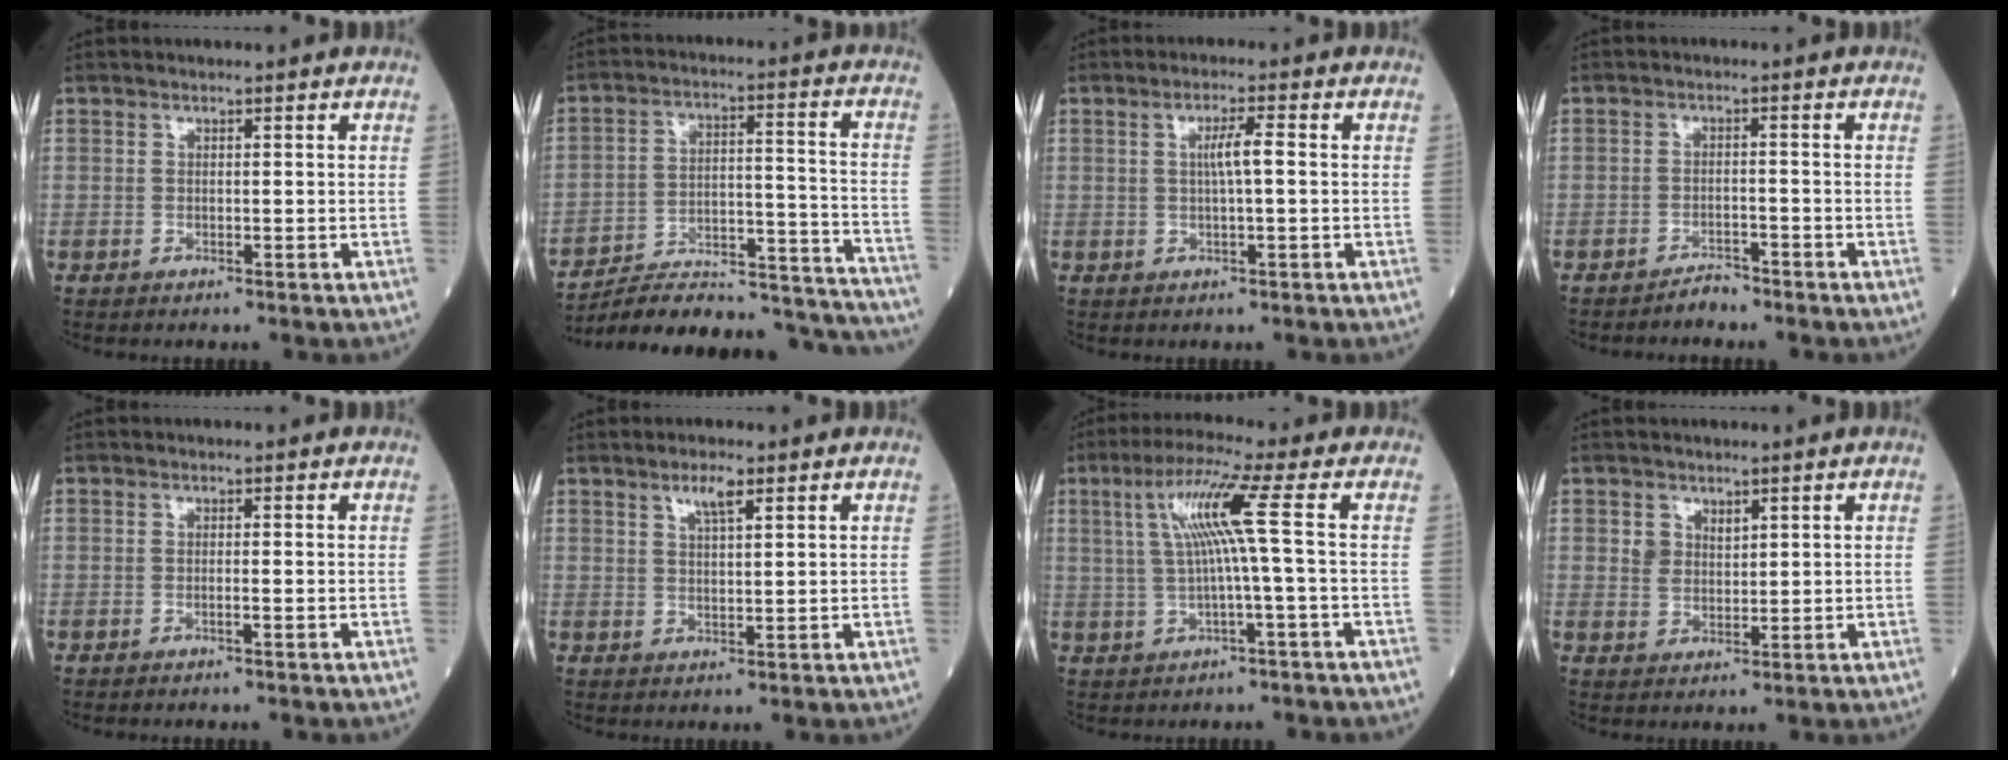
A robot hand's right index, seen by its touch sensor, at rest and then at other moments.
{"total": 27.8, "force": [-26.5, 3.2, 7.9], "torque": [-0.066, 0.009, -0.368]}
{"total": 3.2, "force": [0.3, 0.0, 3.2], "torque": [-0.059, 0.002, 0.005]}
{"total": 2.0, "force": [-1.9, 0.5, 0.3], "torque": [-0.001, 0.000, -0.033]}
{"total": 0.7, "force": [-0.3, -0.1, 0.6], "torque": [-0.010, 0.001, -0.007]}
{"total": 3.0, "force": [1.9, 0.4, 2.2], "torque": [-0.044, 0.001, 0.035]}
{"total": 7.5, "force": [1.1, -1.5, 7.3], "torque": [-0.141, 0.019, 0.029]}
{"total": 2.7, "force": [1.4, 2.0, 1.1], "torque": [-0.020, 0.001, 0.031]}